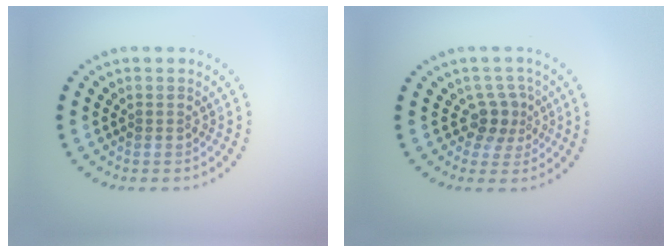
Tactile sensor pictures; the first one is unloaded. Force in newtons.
{"total": 2.4, "press": 1.7, "slide": 1.7}